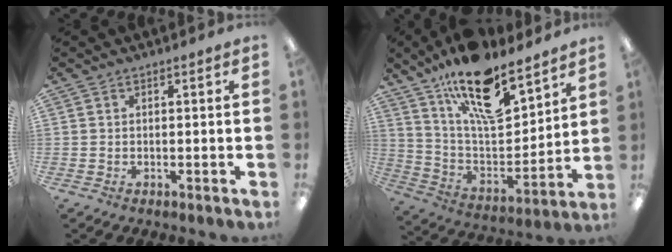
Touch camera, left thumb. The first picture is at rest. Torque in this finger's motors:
{"motor_torque": [0.61, 0.57, 1.43, -1.34, 0.56]}